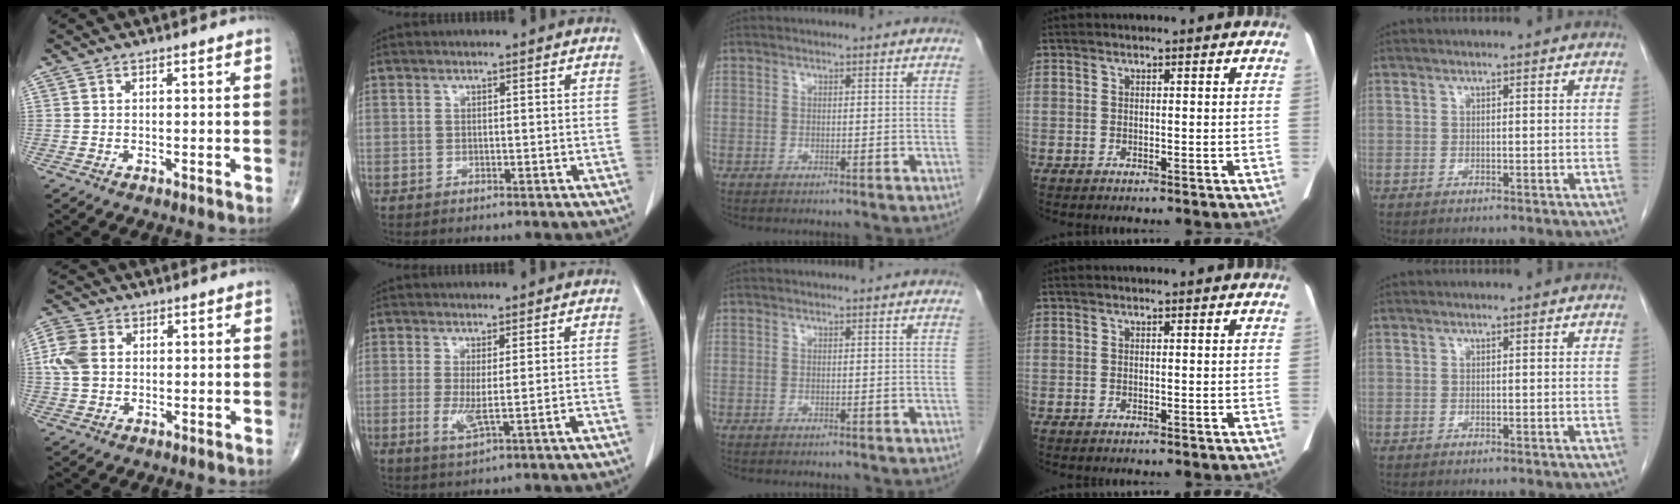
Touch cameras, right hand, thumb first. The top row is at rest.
{"thumb": {"total": 6.9, "force": [1.0, 5.3, 4.3], "torque": [-0.098, 0.008, 0.016]}, "index": {"total": 3.9, "force": [-0.8, 0.0, 3.8], "torque": [-0.073, -0.011, -0.007]}}